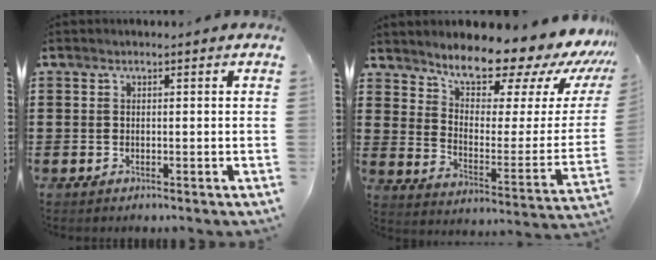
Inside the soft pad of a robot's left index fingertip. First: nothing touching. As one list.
[{"total": 11.1, "force": [10.1, 2.6, 3.8], "torque": [-0.073, -0.091, 0.168]}]